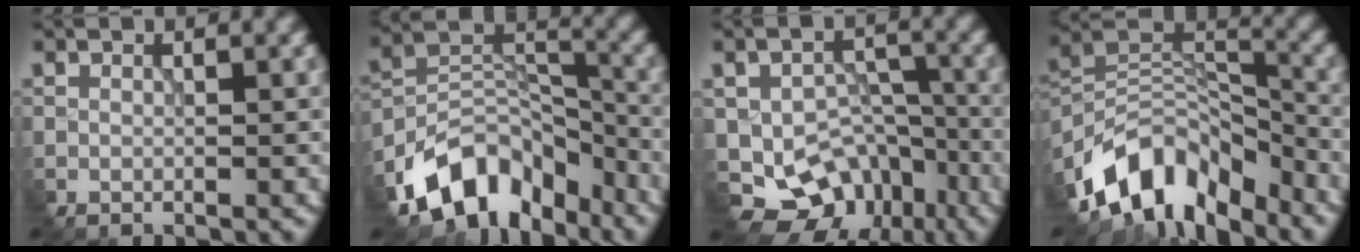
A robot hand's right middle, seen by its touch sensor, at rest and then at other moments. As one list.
[{"total": 9.3, "force": [-6.8, 5.3, 3.4], "torque": [-0.058, 0.004, -0.130]}, {"total": 6.7, "force": [-3.5, 5.0, 2.5], "torque": [-0.034, -0.018, -0.039]}, {"total": 10.5, "force": [-7.9, 4.9, 4.9], "torque": [-0.094, 0.010, -0.151]}]